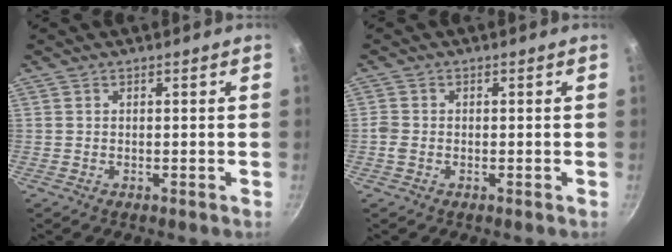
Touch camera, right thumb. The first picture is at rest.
{"total": 1.7, "force": [-0.6, 1.3, 1.0], "torque": [-0.021, 0.003, -0.016]}